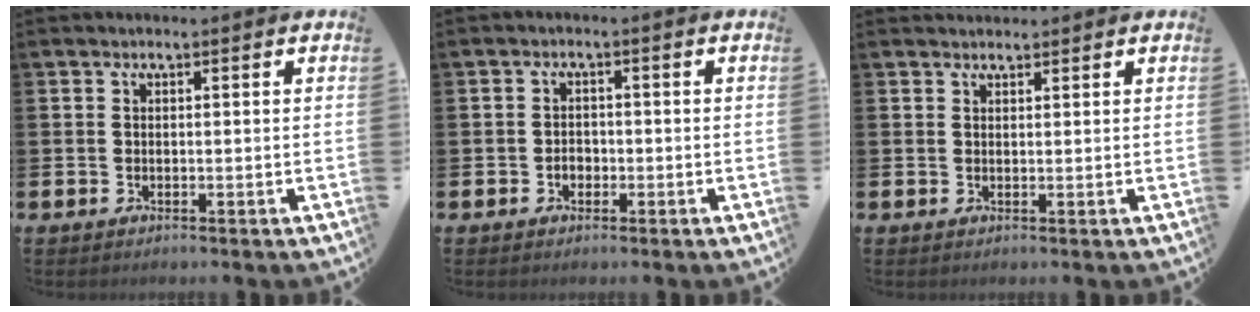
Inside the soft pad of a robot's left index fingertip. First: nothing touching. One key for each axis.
{"total": 1.7, "fx": -0.6, "fy": 1.4, "fz": 0.7, "tx": -0.003, "ty": 0.000, "tz": -0.016}
{"total": 1.4, "fx": 1.3, "fy": 0.4, "fz": 0.0, "tx": 0.010, "ty": -0.003, "tz": 0.022}